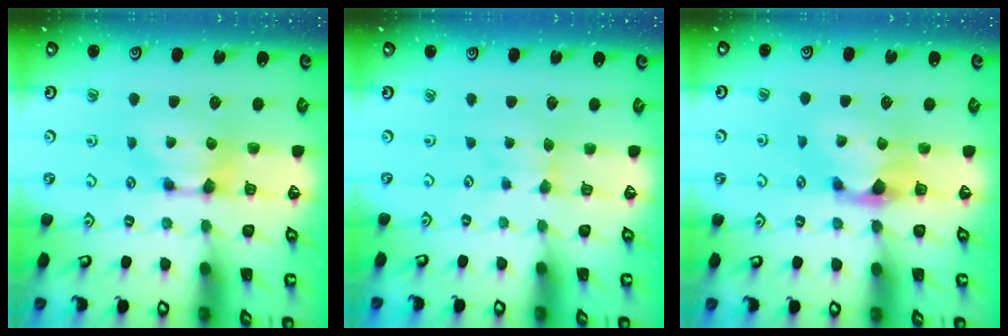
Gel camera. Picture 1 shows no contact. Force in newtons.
{"total": 2.6, "press": 2.6, "slide": 0.5}
{"total": 1.3, "press": 0.6, "slide": 1.2}